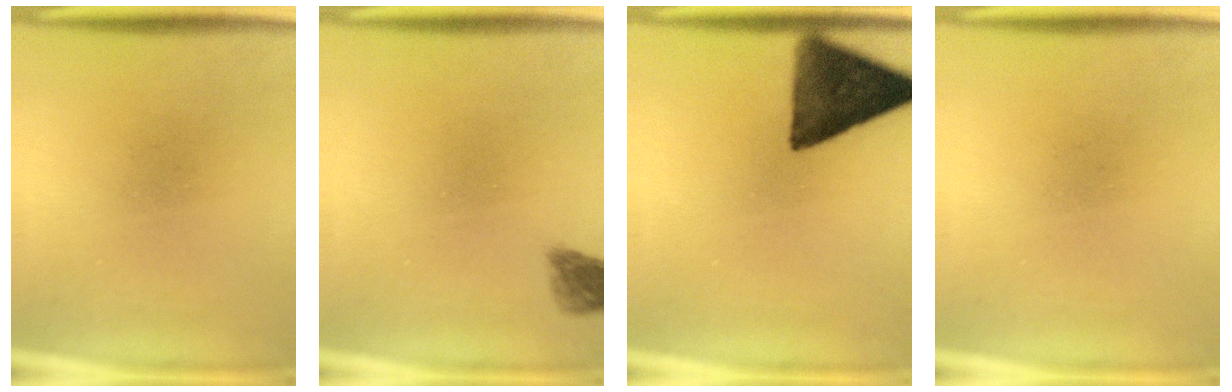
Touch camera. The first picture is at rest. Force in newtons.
{"total": 2.4}
{"total": 13.0}
{"total": 0.0}